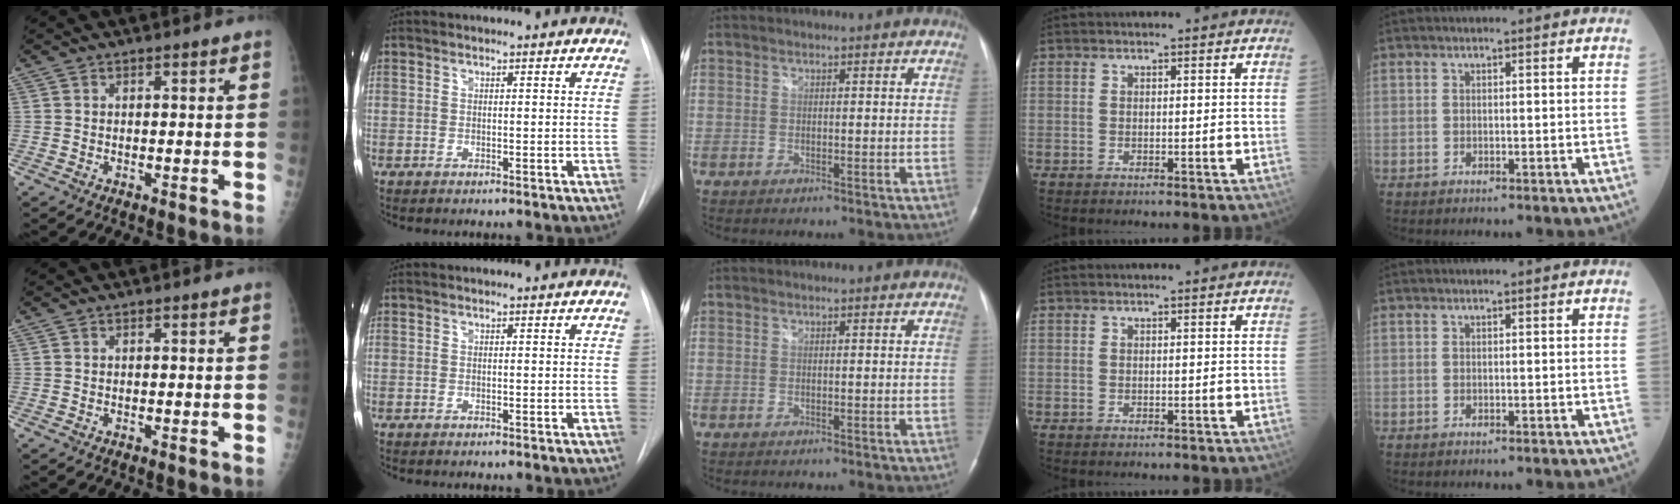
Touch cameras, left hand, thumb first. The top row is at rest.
{}